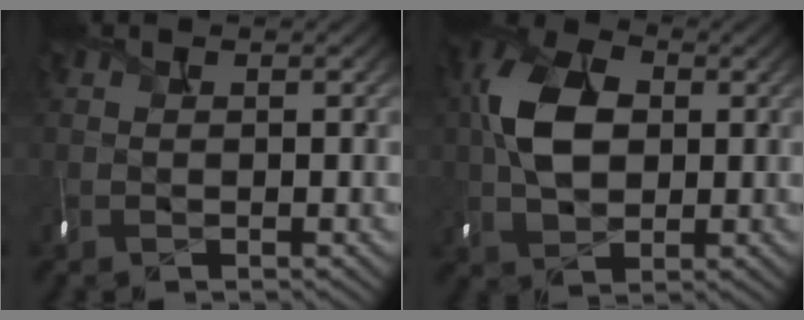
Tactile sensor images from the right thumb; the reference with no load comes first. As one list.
[{"total": 7.9, "force": [0.8, 5.5, 5.6], "torque": [-0.128, 0.007, 0.004]}]